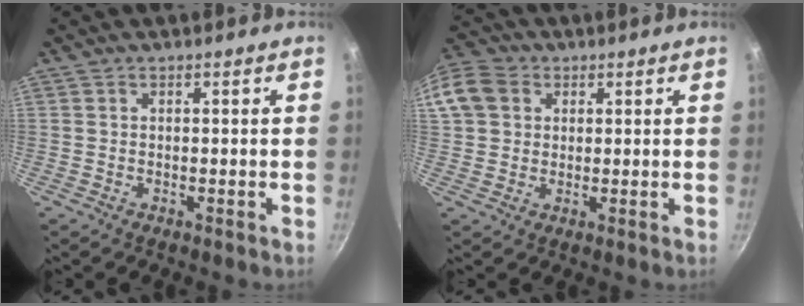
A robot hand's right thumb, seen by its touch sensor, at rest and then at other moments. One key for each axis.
{"total": 12.6, "fx": 3.2, "fy": 10.6, "fz": 5.9, "tx": -0.125, "ty": 0.028, "tz": 0.048}